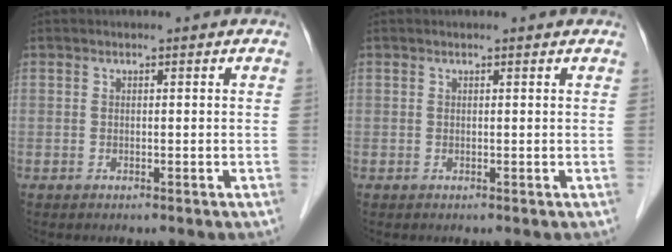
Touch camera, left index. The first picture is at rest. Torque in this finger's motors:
{"motor_torque": [0.24, -0.11, -0.13, -0.06]}